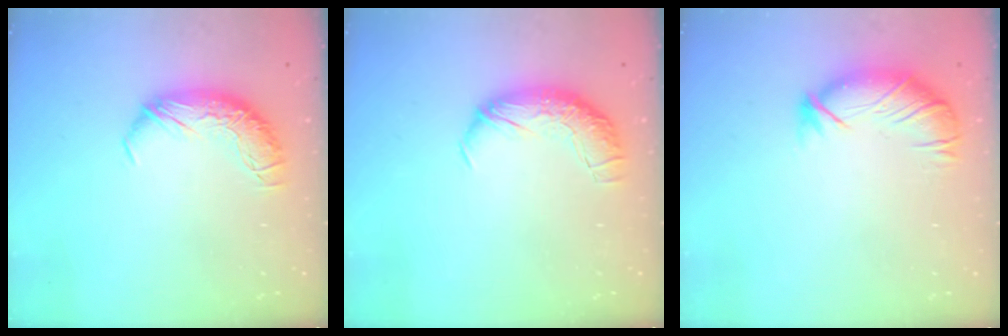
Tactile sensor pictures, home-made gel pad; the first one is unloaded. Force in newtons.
{"total": 2.3, "press": 1.1, "slide": 2.1}
{"total": 2.8, "press": 2.4, "slide": 1.4}